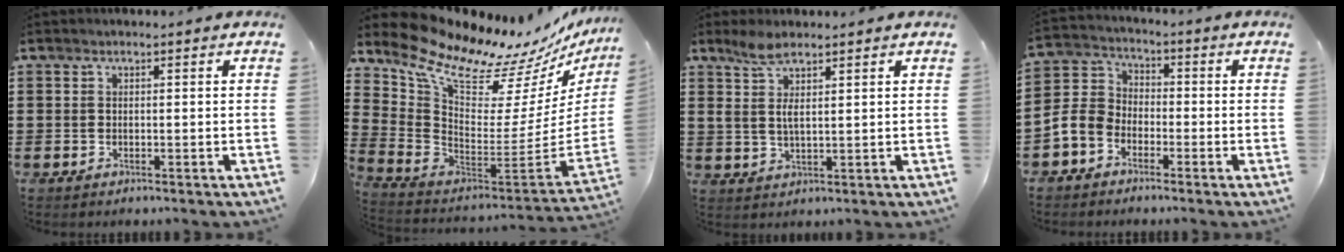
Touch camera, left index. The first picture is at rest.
{"total": 12.4, "force": [10.8, 3.4, 5.2], "torque": [-0.136, -0.088, 0.180]}
{"total": 4.4, "force": [2.7, 1.2, 3.3], "torque": [-0.079, 0.000, 0.046]}
{"total": 5.8, "force": [-3.3, 4.2, 2.3], "torque": [-0.081, 0.009, -0.074]}